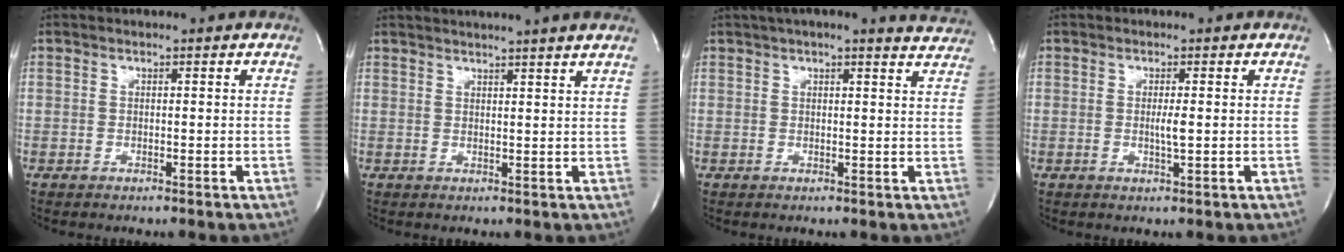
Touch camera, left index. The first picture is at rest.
{"total": 9.9, "force": [9.0, -1.1, 4.1], "torque": [-0.059, 0.019, 0.101]}
{"total": 10.6, "force": [9.7, 1.2, 4.3], "torque": [-0.051, 0.007, 0.101]}
{"total": 1.8, "force": [-0.1, -0.1, 1.8], "torque": [-0.040, -0.006, -0.002]}